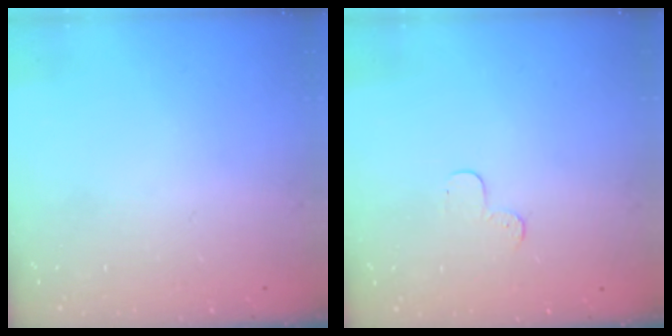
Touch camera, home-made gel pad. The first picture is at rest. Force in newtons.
{"total": 3.2, "press": 3.2, "slide": 0.3}